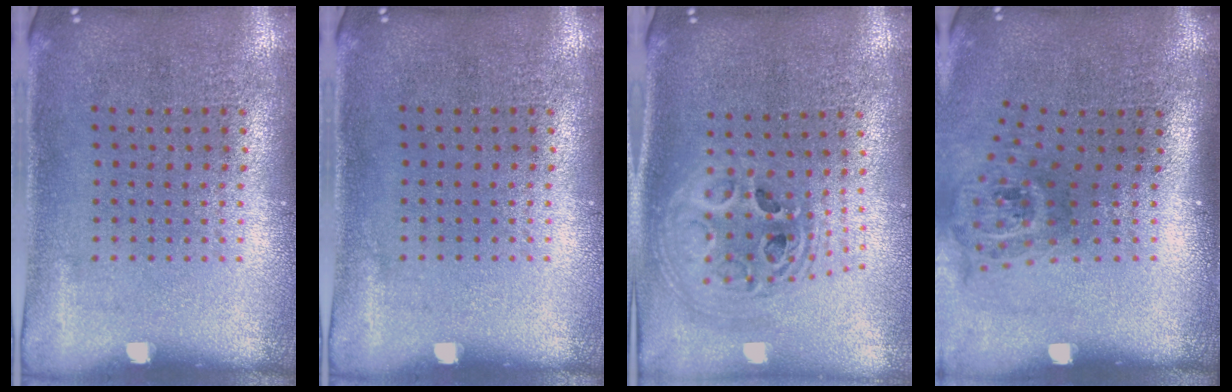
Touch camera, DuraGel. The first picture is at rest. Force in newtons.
{"total": 0.0}
{"total": 2.4, "press": 1.8, "slide": 1.5}
{"total": 1.9, "press": 1.3, "slide": 1.4}